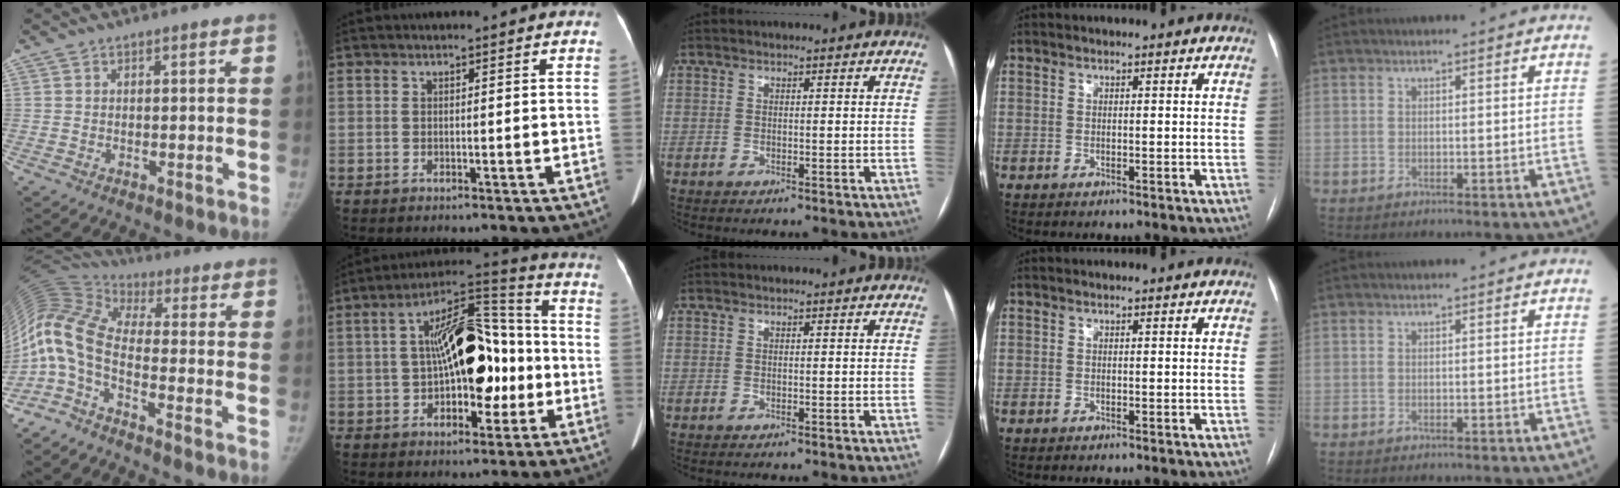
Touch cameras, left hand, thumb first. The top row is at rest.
{"thumb": {"total": 11.5, "force": [-4.9, 3.5, 9.8], "torque": [-0.222, 0.057, -0.113]}, "index": {"total": 15.4, "force": [-1.6, 6.6, 13.8], "torque": [-0.229, 0.039, -0.022]}}